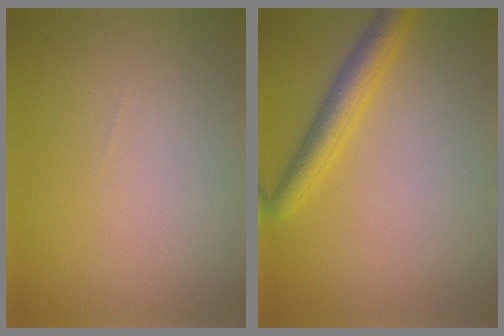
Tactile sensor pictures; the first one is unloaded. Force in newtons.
{"total": 3.4, "press": 3.4, "slide": 0.2}